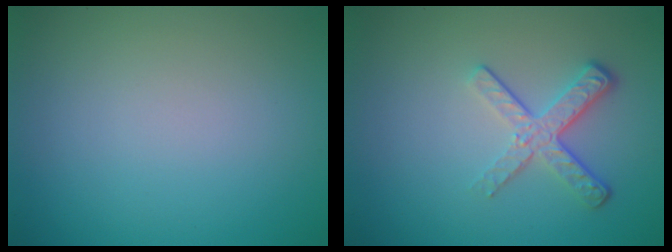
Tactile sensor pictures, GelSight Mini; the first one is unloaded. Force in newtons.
{"total": 3.5, "press": 2.6, "slide": 2.4}